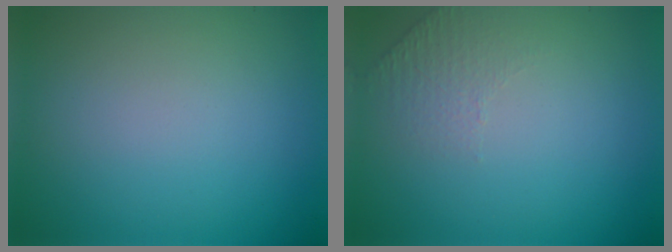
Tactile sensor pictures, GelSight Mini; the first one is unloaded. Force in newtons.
{"total": 1.2, "press": 0.7, "slide": 0.9}